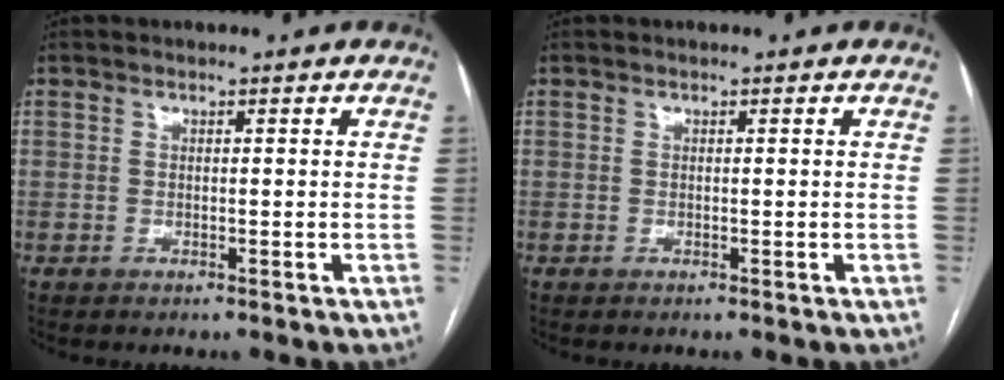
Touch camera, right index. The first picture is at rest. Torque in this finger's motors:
{"motor_torque": [0.01, 0.00, 0.00, 0.00]}